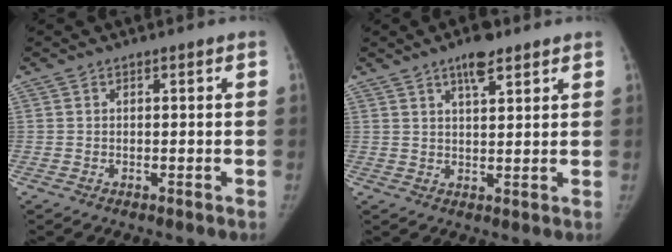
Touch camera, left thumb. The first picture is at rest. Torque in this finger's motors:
{"motor_torque": [0.24, -0.65, 0.60, -0.42, 0.17]}